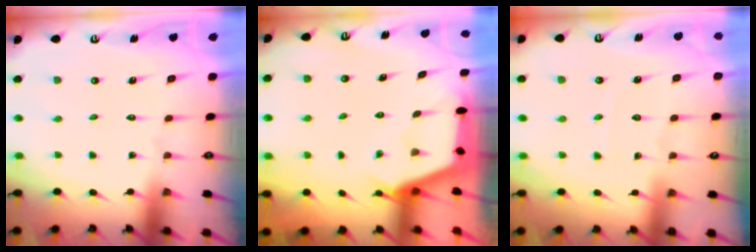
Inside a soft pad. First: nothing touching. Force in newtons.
{"total": 2.8, "press": 2.7, "slide": 0.3}
{"total": 2.1, "press": 2.1, "slide": 0.4}